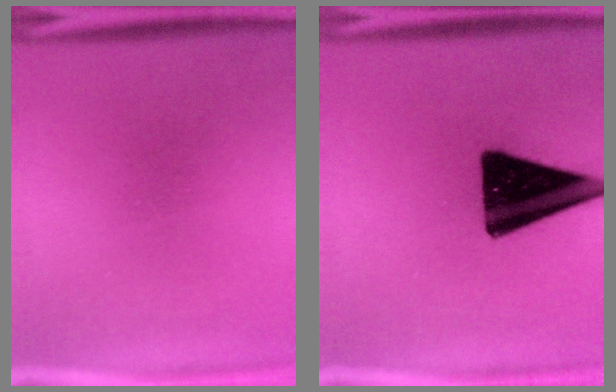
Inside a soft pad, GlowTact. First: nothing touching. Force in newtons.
{"total": 18.6}